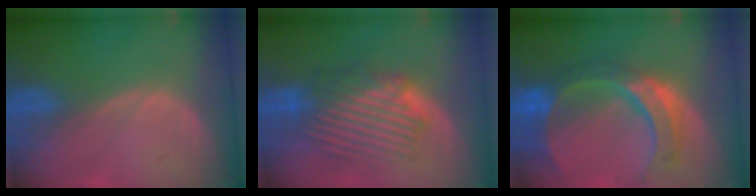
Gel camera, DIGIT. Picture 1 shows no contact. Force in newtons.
{"total": 8.8, "press": 8.3, "slide": 2.8}
{"total": 11.0, "press": 9.3, "slide": 6.0}